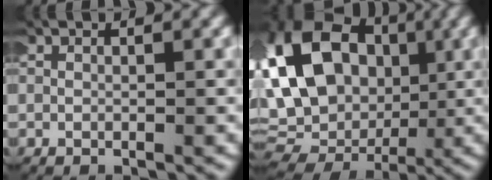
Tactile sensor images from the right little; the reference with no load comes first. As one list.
[{"total": 15.7, "force": [0.2, 12.4, 9.5], "torque": [-0.217, -0.042, 0.021]}]